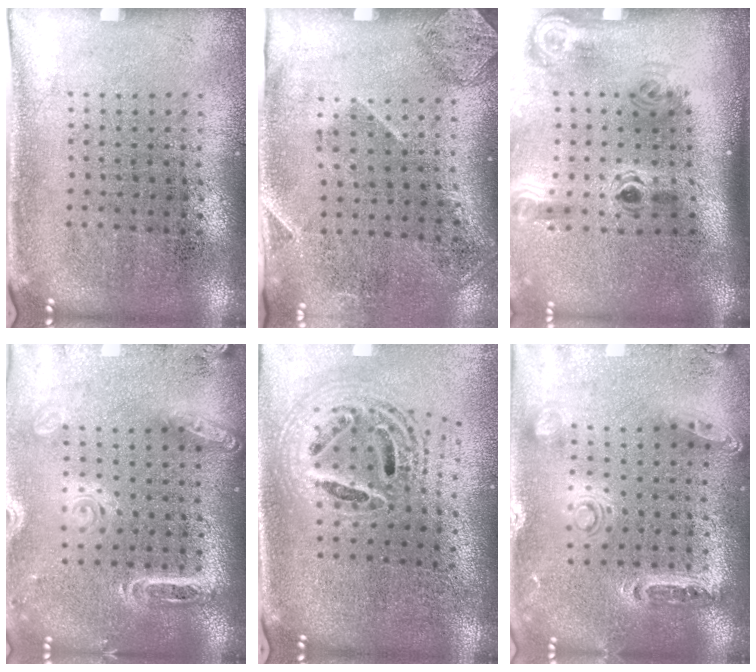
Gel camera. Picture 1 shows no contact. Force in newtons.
{"total": 1.7, "press": 1.1, "slide": 1.3}
{"total": 2.0, "press": 1.3, "slide": 1.5}
{"total": 2.0, "press": 1.8, "slide": 0.8}
{"total": 2.1, "press": 1.7, "slide": 1.3}
{"total": 1.4, "press": 1.4, "slide": 0.3}